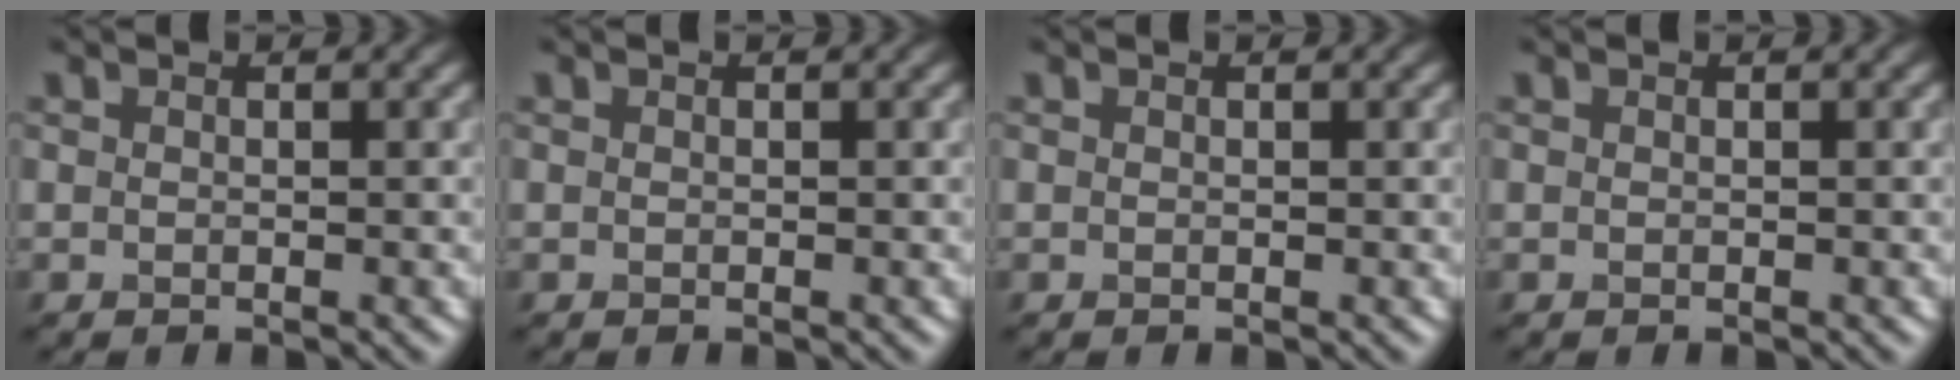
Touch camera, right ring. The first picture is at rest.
{"total": 0.0}
{"total": 0.0}
{"total": 0.0}